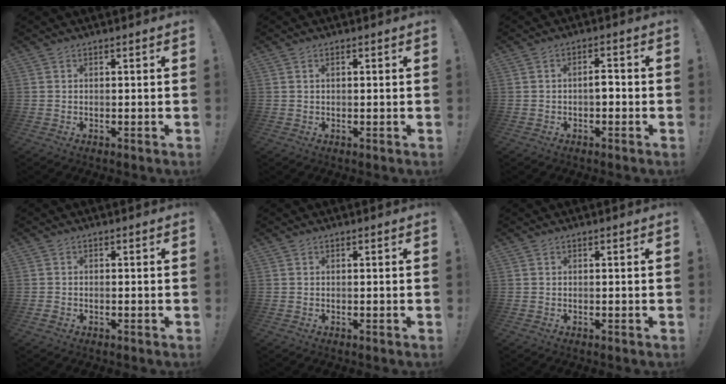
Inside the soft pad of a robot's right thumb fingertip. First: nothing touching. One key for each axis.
{"total": 1.0, "fx": 0.3, "fy": 0.3, "fz": 0.9, "tx": -0.019, "ty": 0.004, "tz": 0.005}
{"total": 3.3, "fx": -1.0, "fy": 1.5, "fz": 2.7, "tx": -0.039, "ty": 0.003, "tz": -0.021}
{"total": 1.3, "fx": -0.8, "fy": 0.7, "fz": 0.7, "tx": -0.011, "ty": 0.004, "tz": -0.014}
{"total": 0.0}
{"total": 0.0}